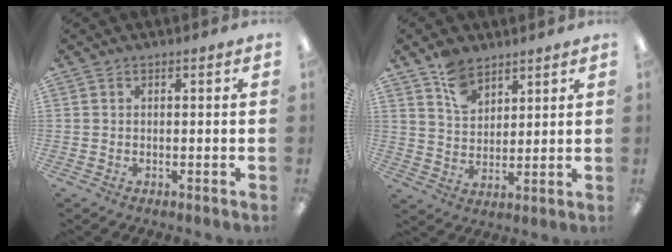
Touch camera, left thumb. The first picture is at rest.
{"total": 8.0, "force": [5.7, 4.7, 3.1], "torque": [-0.057, -0.020, 0.106]}